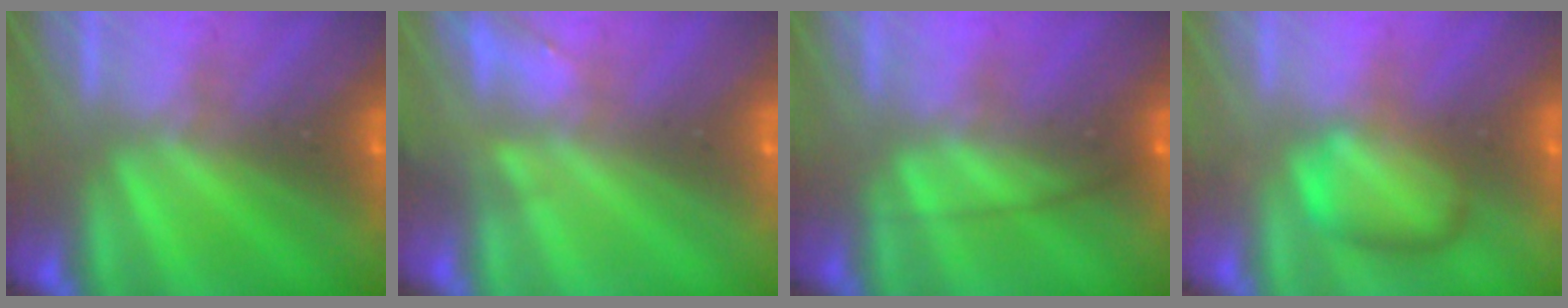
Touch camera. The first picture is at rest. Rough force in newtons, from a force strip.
{"total": 2.3}
{"total": 2.4}
{"total": 2.4}